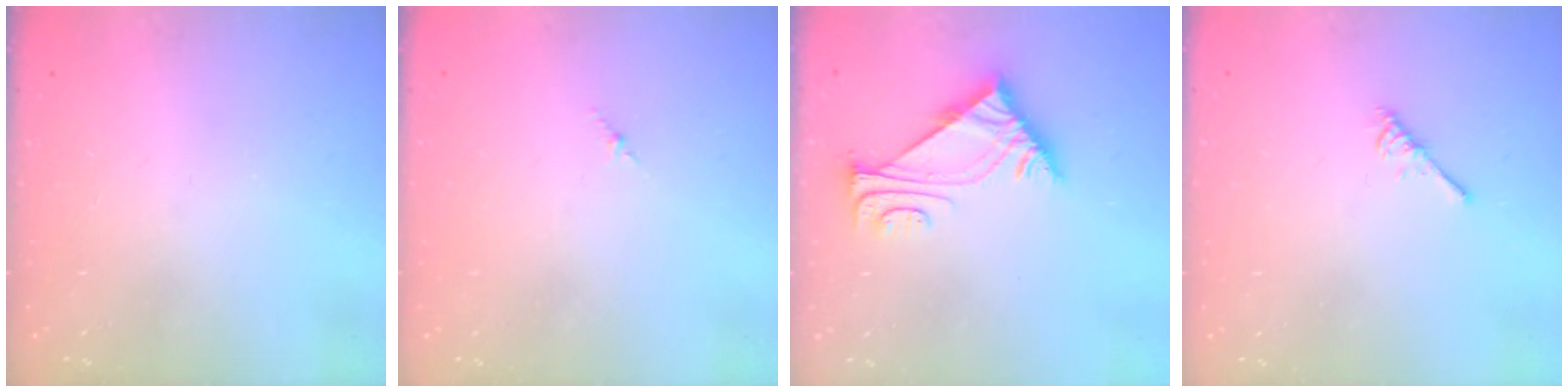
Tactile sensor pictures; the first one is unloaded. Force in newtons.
{"total": 1.8, "press": 1.7, "slide": 0.6}
{"total": 6.6, "press": 6.6, "slide": 1.0}
{"total": 2.7, "press": 2.7, "slide": 0.5}